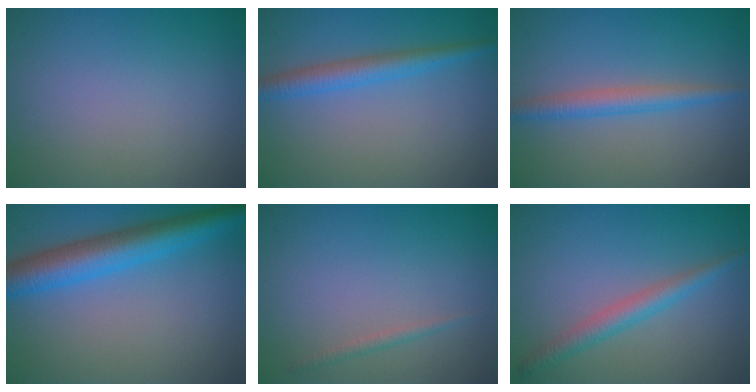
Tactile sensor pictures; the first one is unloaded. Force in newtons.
{"total": 3.0, "press": 3.0, "slide": 0.1}
{"total": 2.7, "press": 2.7, "slide": 0.1}
{"total": 6.2, "press": 6.2, "slide": 0.1}
{"total": 0.9, "press": 0.9, "slide": 0.1}
{"total": 2.6, "press": 2.6, "slide": 0.1}